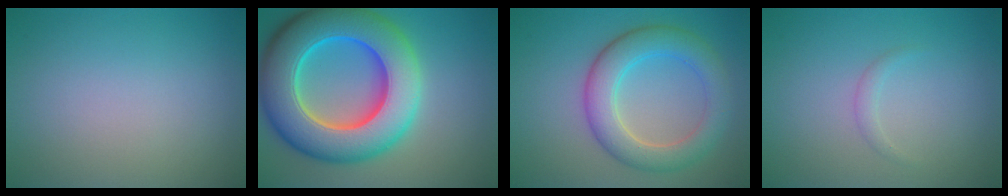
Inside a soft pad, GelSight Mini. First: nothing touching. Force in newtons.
{"total": 13.5, "press": 13.5, "slide": 0.4}
{"total": 5.7, "press": 5.7, "slide": 0.2}
{"total": 0.8, "press": 0.8, "slide": 0.0}